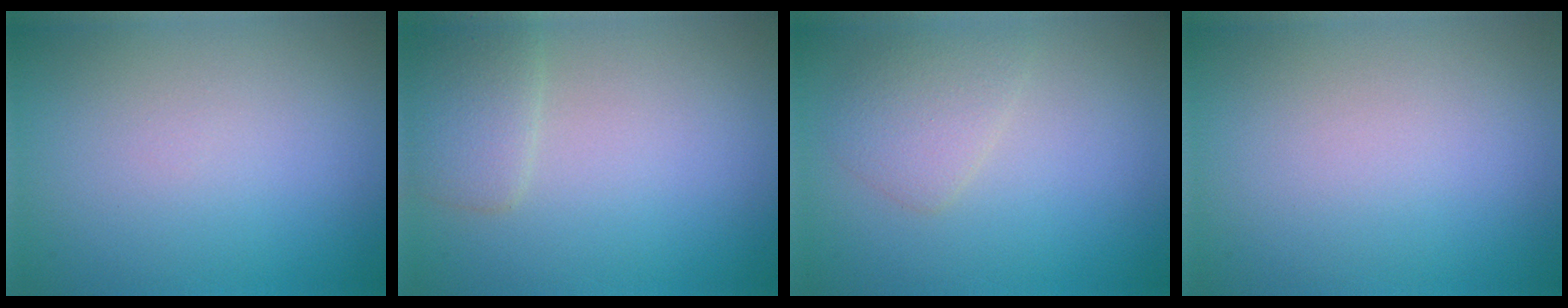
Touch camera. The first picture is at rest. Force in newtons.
{"total": 2.1, "press": 2.1, "slide": 0.1}
{"total": 2.2, "press": 2.2, "slide": 0.0}
{"total": 0.0}